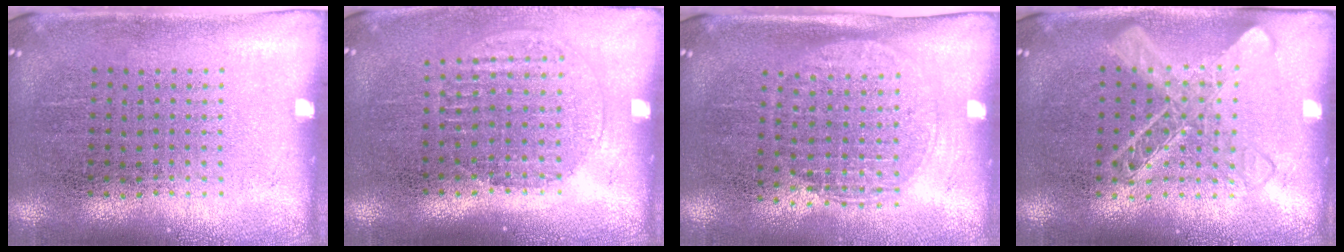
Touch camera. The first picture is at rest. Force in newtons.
{"total": 1.3, "press": 1.2, "slide": 0.6}
{"total": 1.5, "press": 1.3, "slide": 0.8}
{"total": 2.8, "press": 2.7, "slide": 0.5}